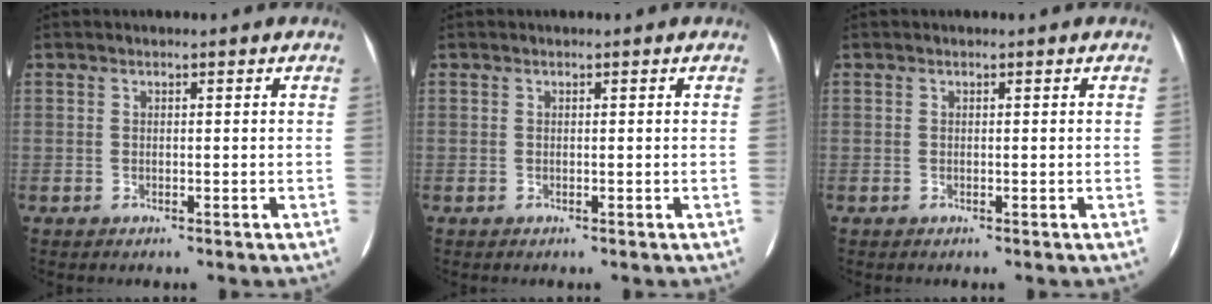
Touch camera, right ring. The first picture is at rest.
{"total": 0.0}
{"total": 0.0}